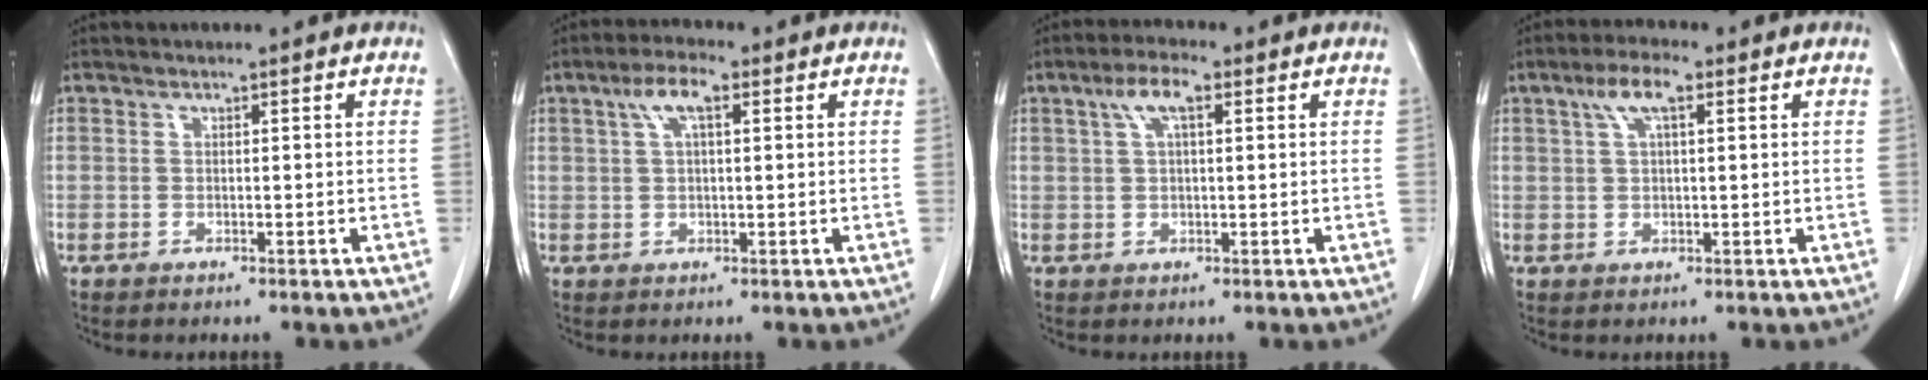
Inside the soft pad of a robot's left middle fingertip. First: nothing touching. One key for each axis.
{"total": 4.6, "fx": 1.9, "fy": 1.2, "fz": 4.0, "tx": -0.086, "ty": 0.016, "tz": 0.039}
{"total": 4.5, "fx": 1.9, "fy": 1.1, "fz": 4.0, "tx": -0.084, "ty": 0.016, "tz": 0.038}
{"total": 4.6, "fx": 2.1, "fy": 1.1, "fz": 4.0, "tx": -0.085, "ty": 0.015, "tz": 0.042}